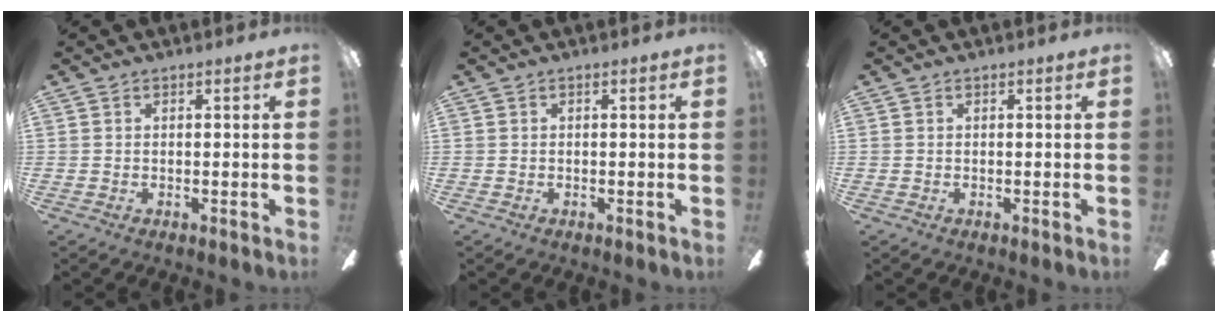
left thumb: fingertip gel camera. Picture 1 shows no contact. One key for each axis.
{"total": 0.0}
{"total": 0.0}